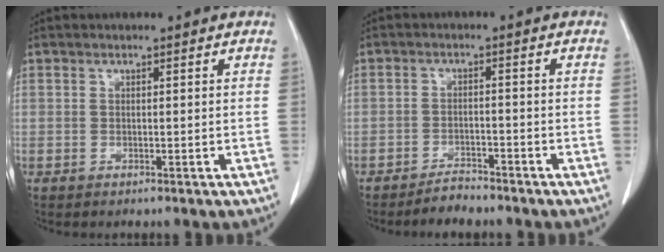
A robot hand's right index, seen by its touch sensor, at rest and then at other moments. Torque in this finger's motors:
{"motor_torque": [0.01, 0.05, 0.02, 0.00]}